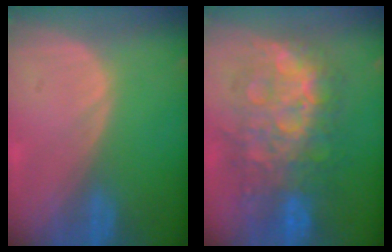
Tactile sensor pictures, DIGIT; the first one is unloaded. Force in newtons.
{"total": 12.4, "press": 12.3, "slide": 1.2}